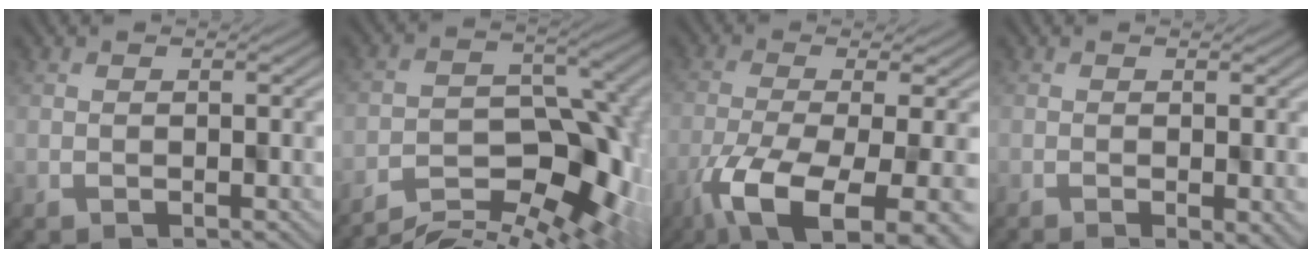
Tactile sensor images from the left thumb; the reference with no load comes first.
{"total": 9.8, "force": [-5.3, 4.6, 6.8], "torque": [-0.117, -0.014, -0.089]}
{"total": 12.6, "force": [-6.3, 4.5, 10.0], "torque": [-0.205, -0.036, -0.090]}
{"total": 2.2, "force": [-1.1, 0.4, 1.8], "torque": [-0.031, -0.002, -0.012]}